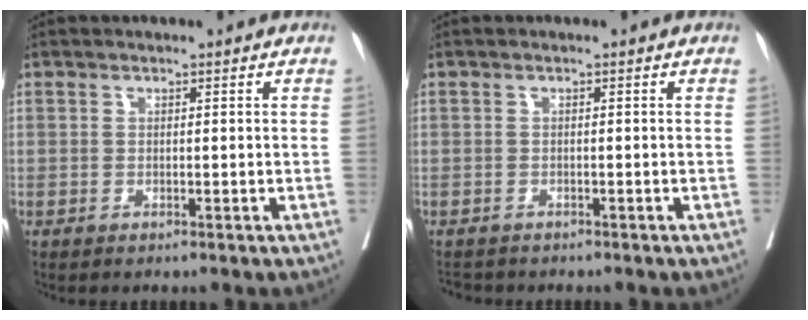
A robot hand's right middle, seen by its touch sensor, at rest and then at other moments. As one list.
[{"total": 2.7, "force": [-2.4, 1.0, 0.4], "torque": [-0.008, -0.006, -0.037]}]